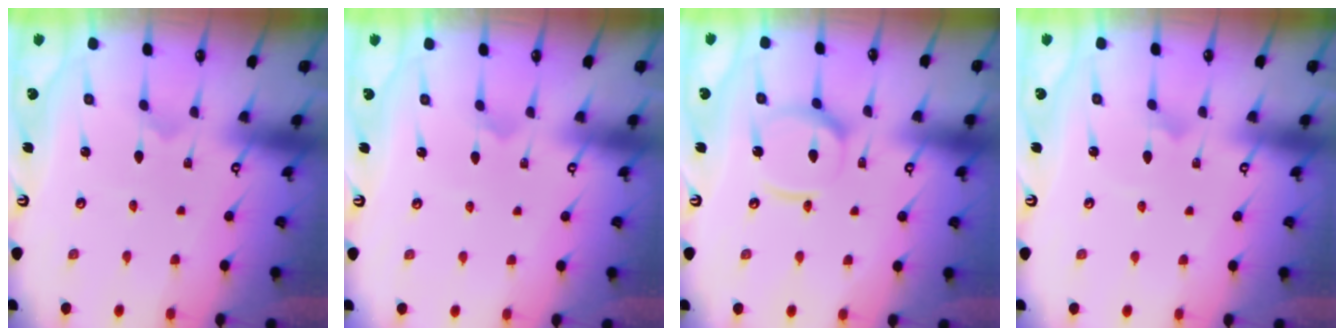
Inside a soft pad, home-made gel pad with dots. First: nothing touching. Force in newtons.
{"total": 2.3, "press": 2.3, "slide": 0.2}
{"total": 11.2, "press": 11.1, "slide": 1.3}
{"total": 2.2, "press": 2.2, "slide": 0.2}